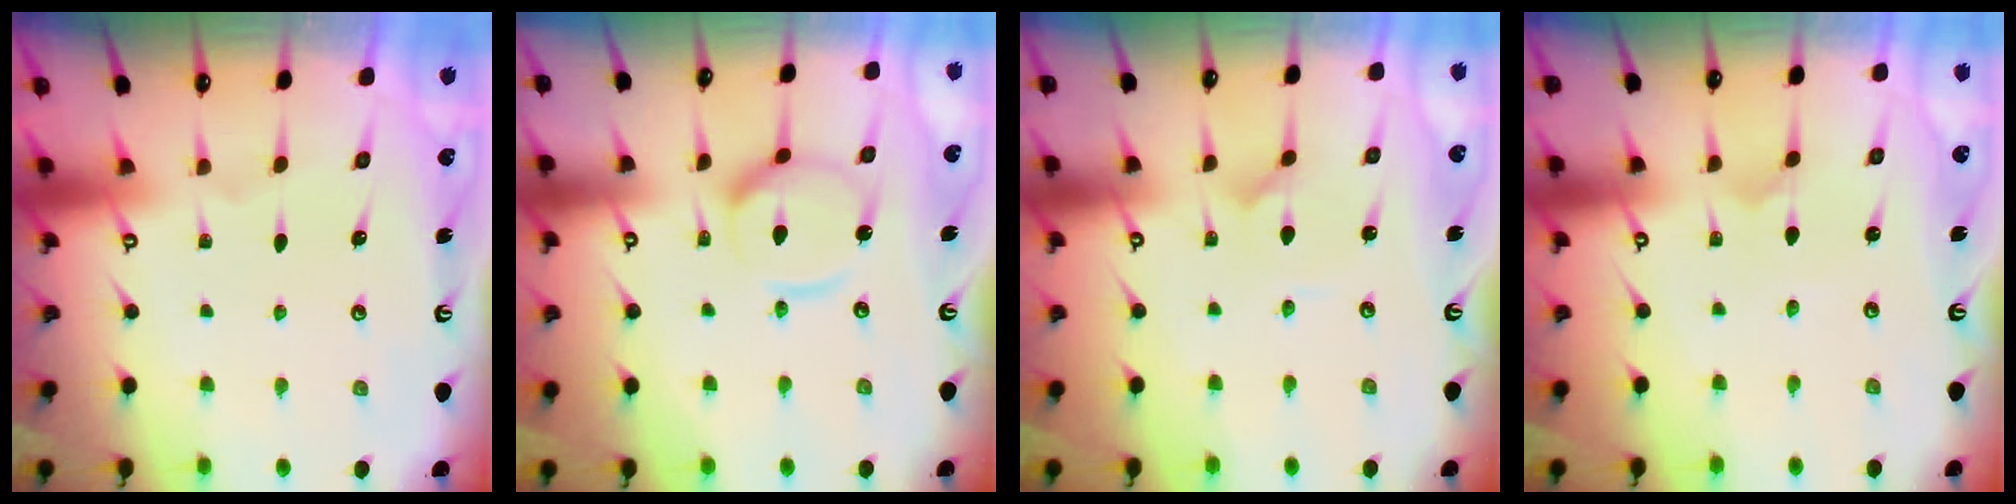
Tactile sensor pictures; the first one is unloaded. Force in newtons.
{"total": 12.7, "press": 12.7, "slide": 1.2}
{"total": 1.1, "press": 1.1, "slide": 0.1}
{"total": 0.0}